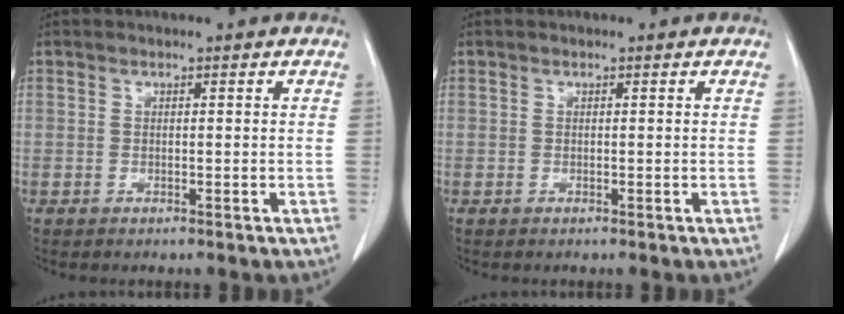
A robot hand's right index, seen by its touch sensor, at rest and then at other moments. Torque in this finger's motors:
{"motor_torque": [0.00, 0.00, 0.00, 0.00]}